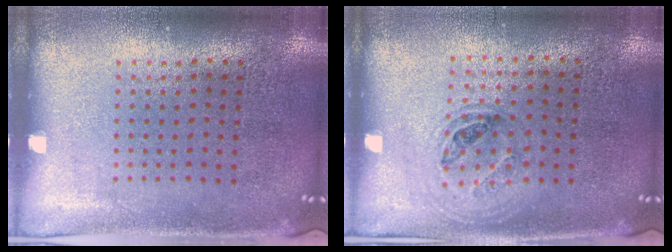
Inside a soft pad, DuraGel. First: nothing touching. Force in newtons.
{"total": 1.1, "press": 1.0, "slide": 0.4}